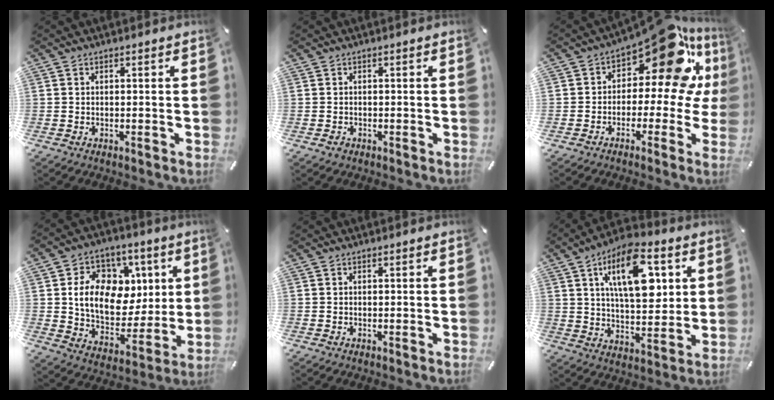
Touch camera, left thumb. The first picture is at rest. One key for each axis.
{"total": 0.9, "fx": -0.3, "fy": 0.8, "fz": 0.0, "tx": 0.001, "ty": 0.007, "tz": -0.010}
{"total": 17.7, "fx": 8.5, "fy": 8.6, "fz": 12.9, "tx": -0.176, "ty": -0.062, "tz": 0.136}
{"total": 15.0, "fx": 3.3, "fy": 11.9, "fz": 8.6, "tx": -0.140, "ty": -0.013, "tz": 0.068}
{"total": 0.0}
{"total": 17.2, "fx": 6.9, "fy": 8.6, "fz": 13.3, "tx": -0.197, "ty": -0.013, "tz": 0.113}